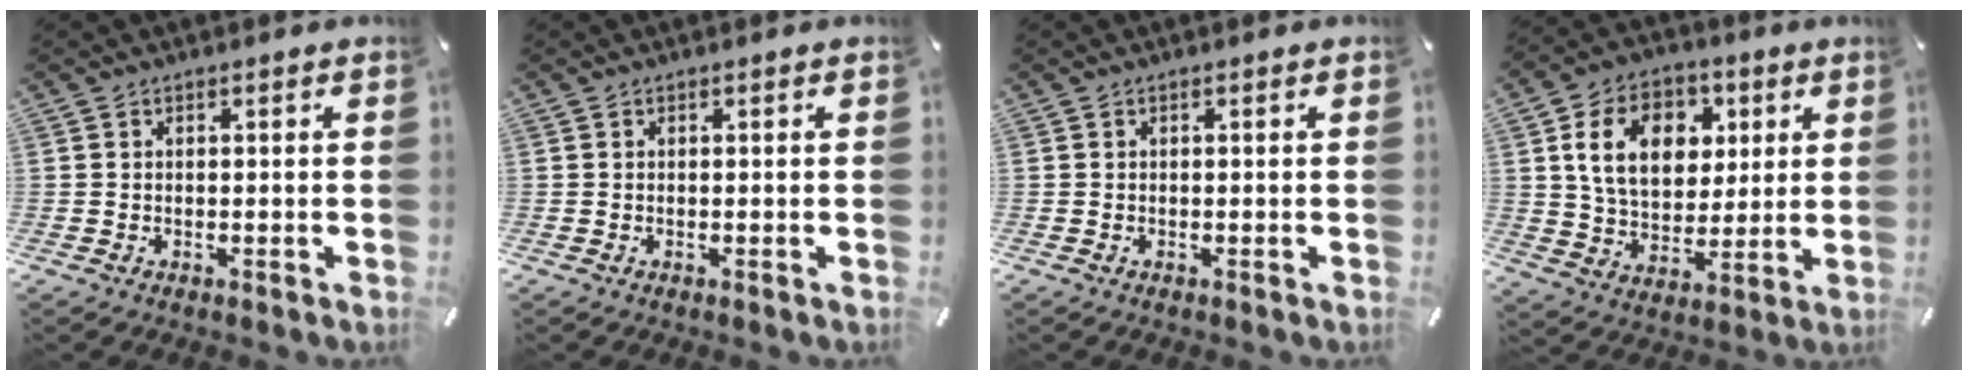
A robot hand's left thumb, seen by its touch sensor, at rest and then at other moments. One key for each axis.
{"total": 0.0}
{"total": 0.0}
{"total": 14.6, "fx": 4.5, "fy": 10.9, "fz": 8.7, "tx": -0.150, "ty": 0.005, "tz": 0.081}